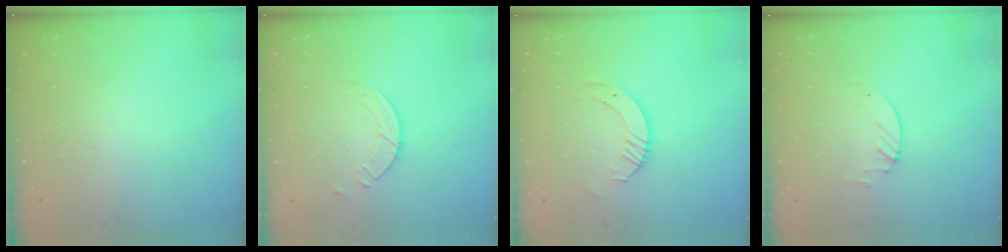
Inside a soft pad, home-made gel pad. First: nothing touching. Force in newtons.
{"total": 2.5, "press": 2.4, "slide": 0.2}
{"total": 5.7, "press": 5.7, "slide": 0.3}
{"total": 1.9, "press": 1.9, "slide": 0.3}